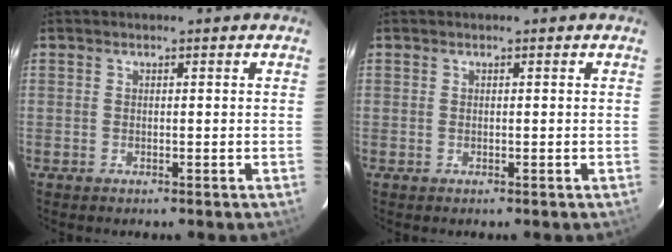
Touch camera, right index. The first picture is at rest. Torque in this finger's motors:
{"motor_torque": [0.00, 0.00, 0.01, 0.00]}